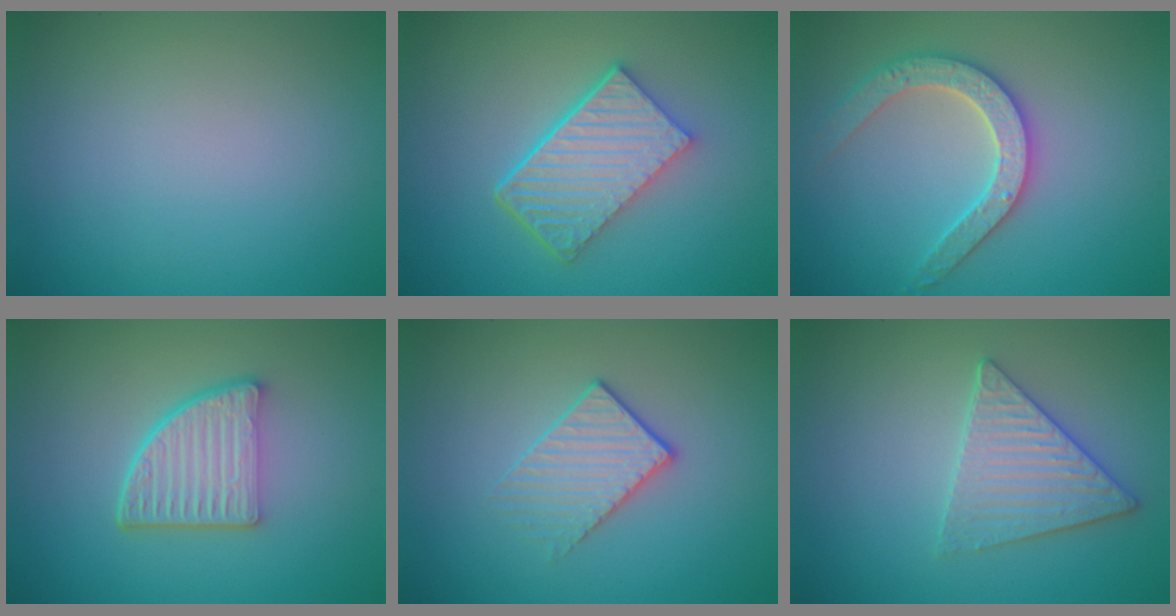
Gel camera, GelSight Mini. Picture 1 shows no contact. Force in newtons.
{"total": 6.1, "press": 4.4, "slide": 4.2}
{"total": 3.5, "press": 3.4, "slide": 0.5}
{"total": 5.2, "press": 3.6, "slide": 3.7}
{"total": 2.2, "press": 1.9, "slide": 1.2}
{"total": 3.4, "press": 3.4, "slide": 0.2}